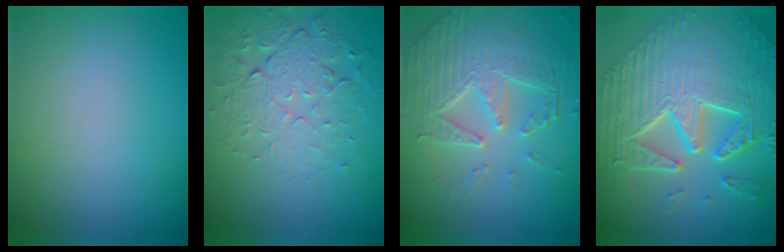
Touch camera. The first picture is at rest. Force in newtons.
{"total": 5.5, "press": 3.7, "slide": 4.1}
{"total": 6.4, "press": 5.0, "slide": 4.0}
{"total": 10.6, "press": 7.3, "slide": 7.7}